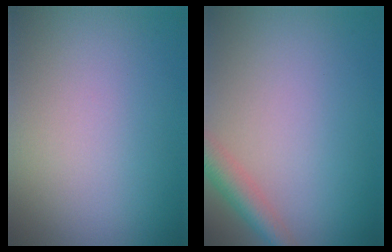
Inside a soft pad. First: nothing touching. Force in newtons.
{"total": 2.9, "press": 2.9, "slide": 0.1}